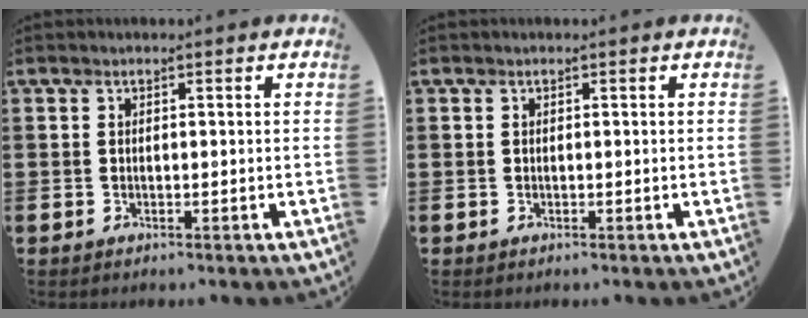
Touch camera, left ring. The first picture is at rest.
{"total": 0.0}